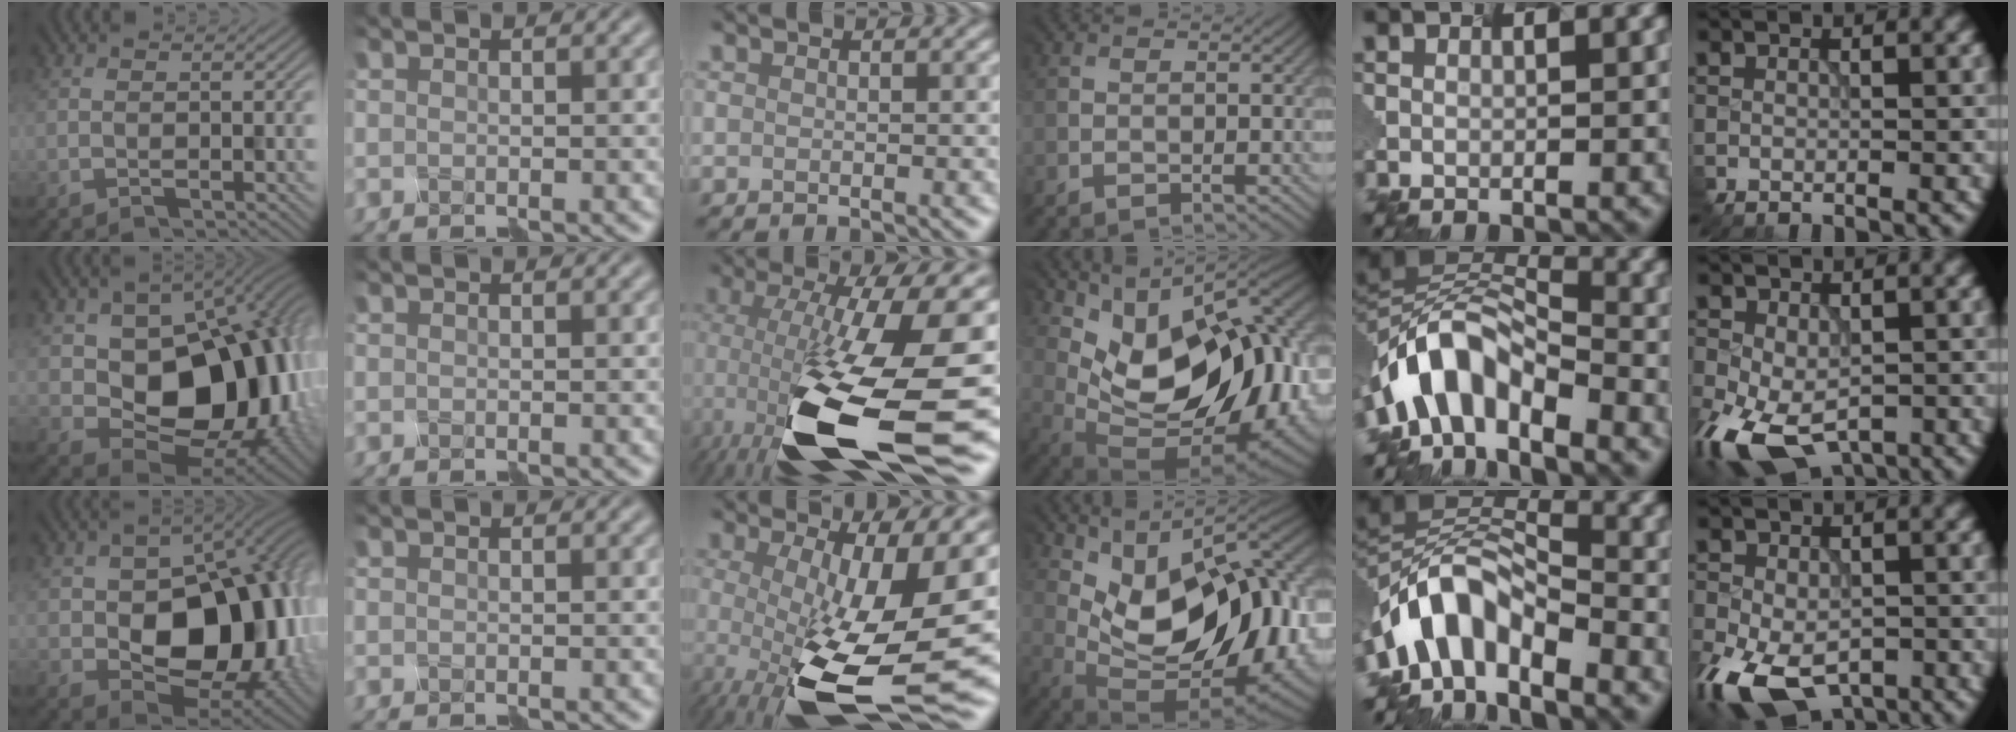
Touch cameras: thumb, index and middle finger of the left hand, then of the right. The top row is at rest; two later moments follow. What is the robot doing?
{"motion": "disassemble", "object": "markers"}